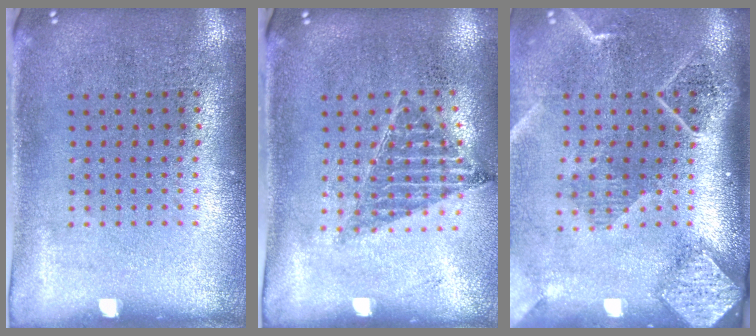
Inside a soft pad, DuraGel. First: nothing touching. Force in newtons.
{"total": 0.9, "press": 0.9, "slide": 0.0}
{"total": 2.7, "press": 2.1, "slide": 1.7}